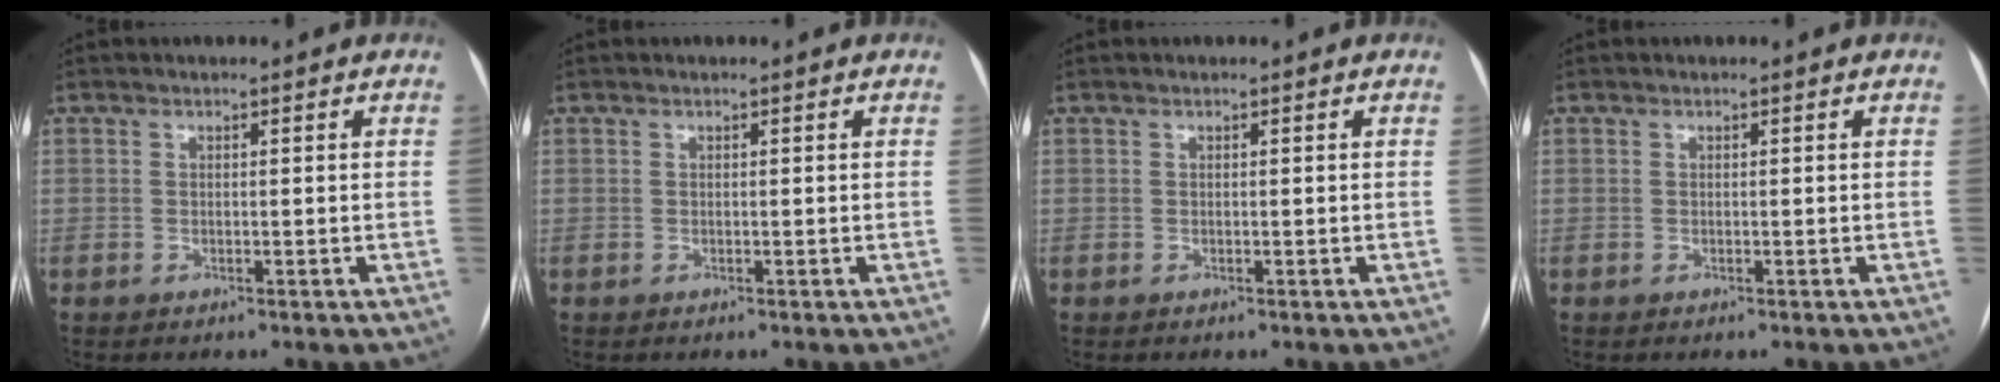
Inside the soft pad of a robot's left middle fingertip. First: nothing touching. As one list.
[{"total": 0.0}, {"total": 0.0}, {"total": 0.0}]